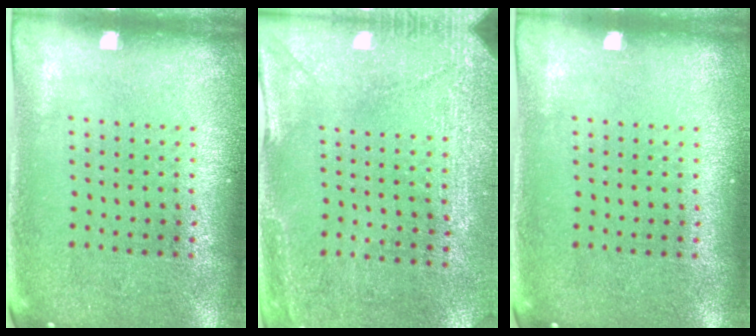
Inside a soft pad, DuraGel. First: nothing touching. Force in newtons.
{"total": 3.0, "press": 2.7, "slide": 1.1}
{"total": 0.0}